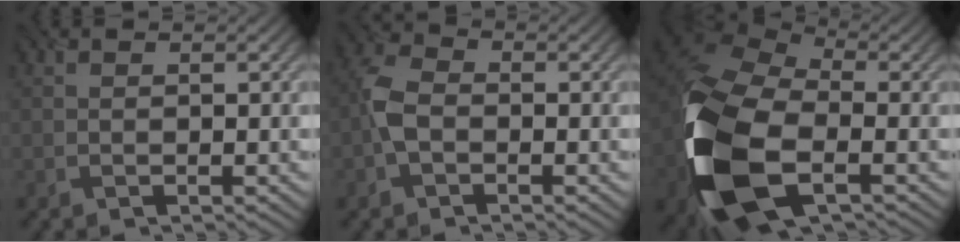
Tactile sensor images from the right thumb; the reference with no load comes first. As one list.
[{"total": 4.4, "force": [-1.2, 3.0, 3.1], "torque": [-0.077, 0.005, -0.035]}, {"total": 16.7, "force": [-5.4, 9.7, 12.5], "torque": [-0.306, -0.034, -0.100]}]